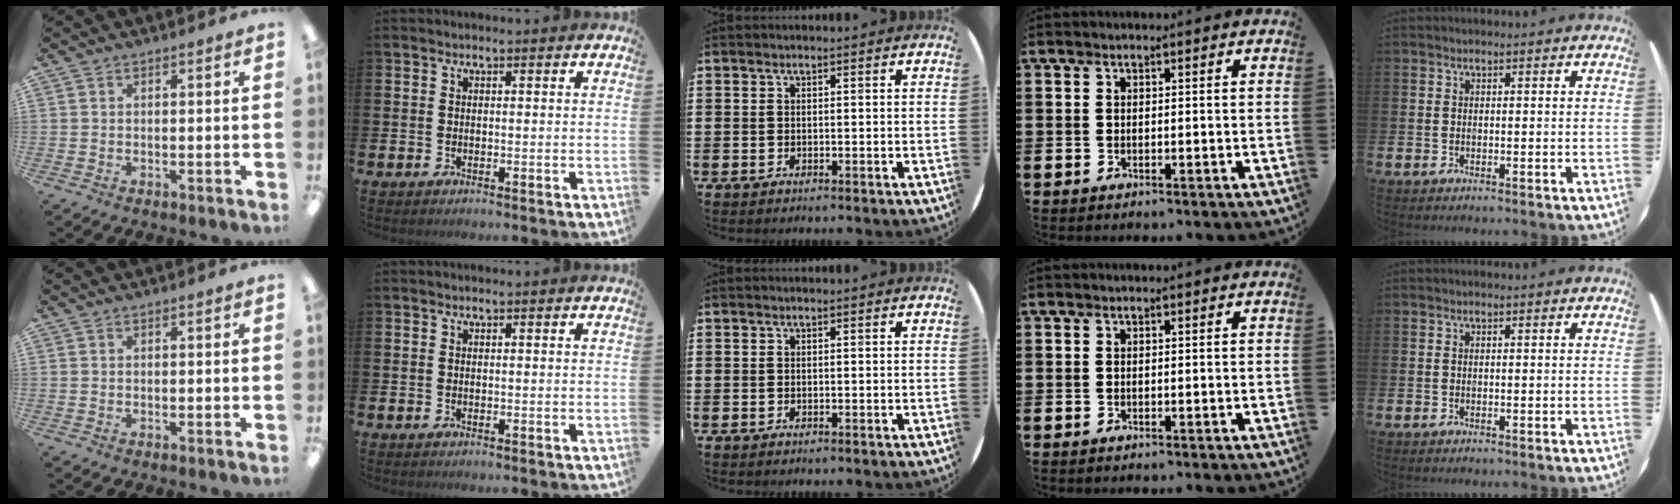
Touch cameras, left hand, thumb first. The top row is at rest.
{}